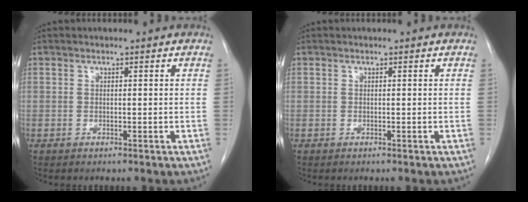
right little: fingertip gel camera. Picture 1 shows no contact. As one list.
[{"total": 0.0}]